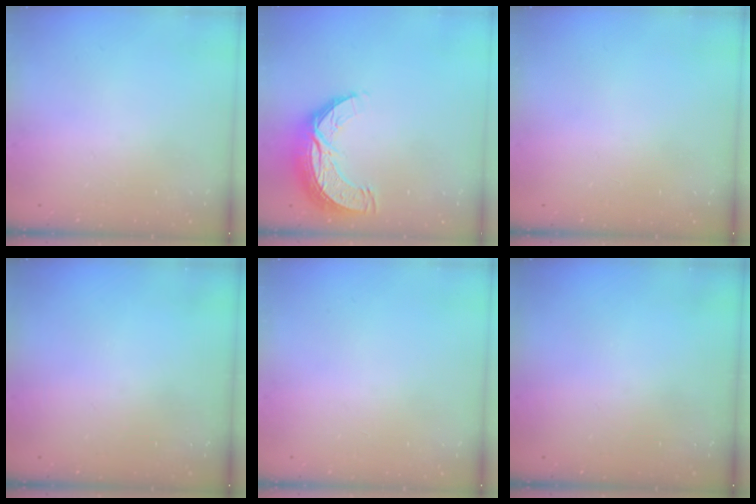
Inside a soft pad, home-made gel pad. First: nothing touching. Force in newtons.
{"total": 10.2, "press": 10.2, "slide": 0.6}
{"total": 0.0}
{"total": 0.0}
{"total": 0.0}
{"total": 0.0}